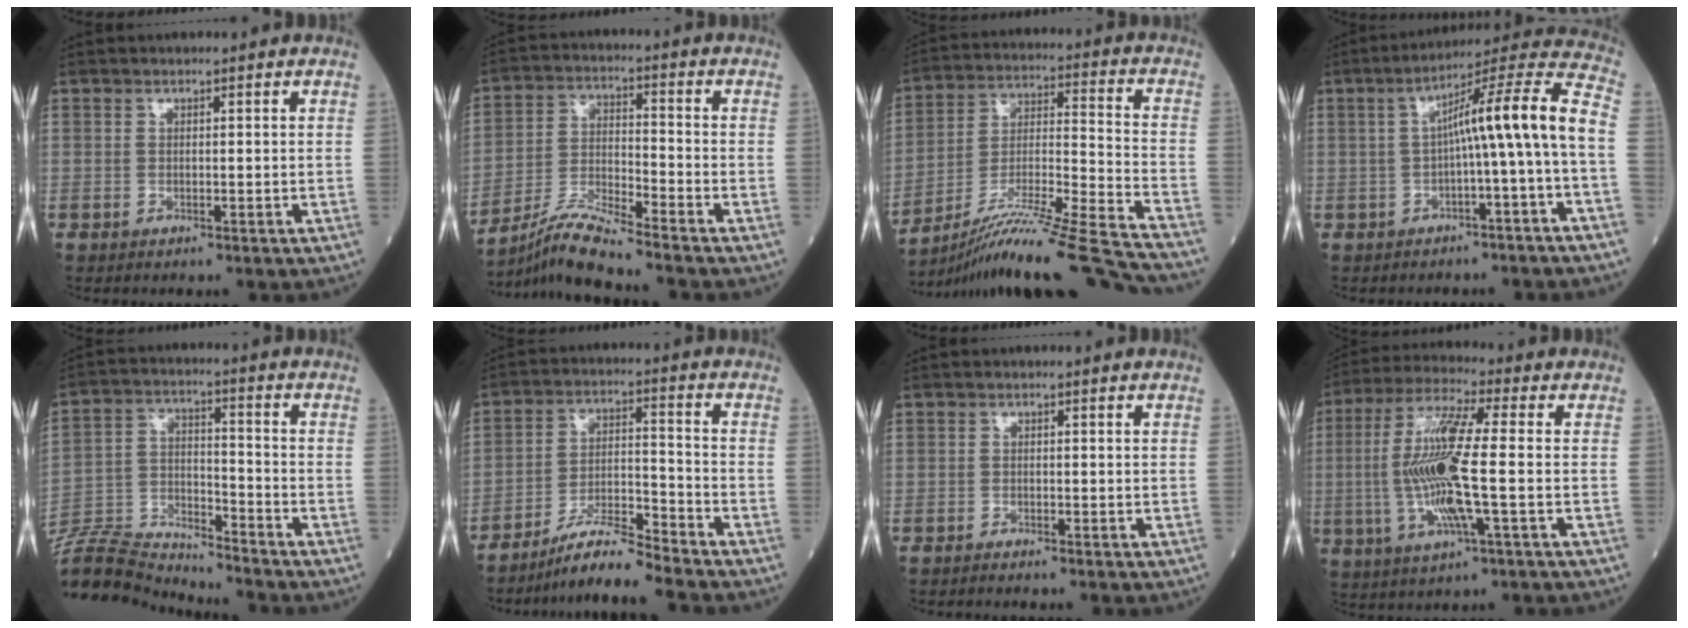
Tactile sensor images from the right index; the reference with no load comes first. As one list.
[{"total": 8.6, "force": [-7.9, -1.4, 3.0], "torque": [-0.066, -0.013, -0.151]}, {"total": 24.6, "force": [-21.1, -1.1, 12.5], "torque": [-0.167, -0.033, -0.343]}, {"total": 12.0, "force": [-1.3, -1.0, 11.9], "torque": [-0.170, 0.037, -0.024]}, {"total": 14.7, "force": [-14.6, 0.7, 2.0], "torque": [-0.049, 0.023, -0.264]}, {"total": 8.2, "force": [-7.5, -0.9, 3.2], "torque": [-0.057, -0.005, -0.138]}, {"total": 0.8, "force": [-0.8, -0.1, 0.0], "torque": [-0.002, -0.002, -0.015]}, {"total": 13.6, "force": [-1.4, 1.0, 13.5], "torque": [-0.278, -0.001, -0.034]}]